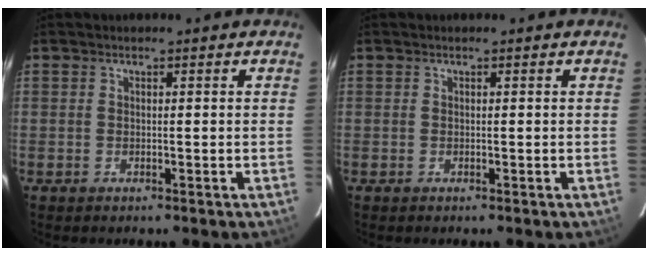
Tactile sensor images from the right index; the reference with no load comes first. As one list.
[{"total": 0.0}]